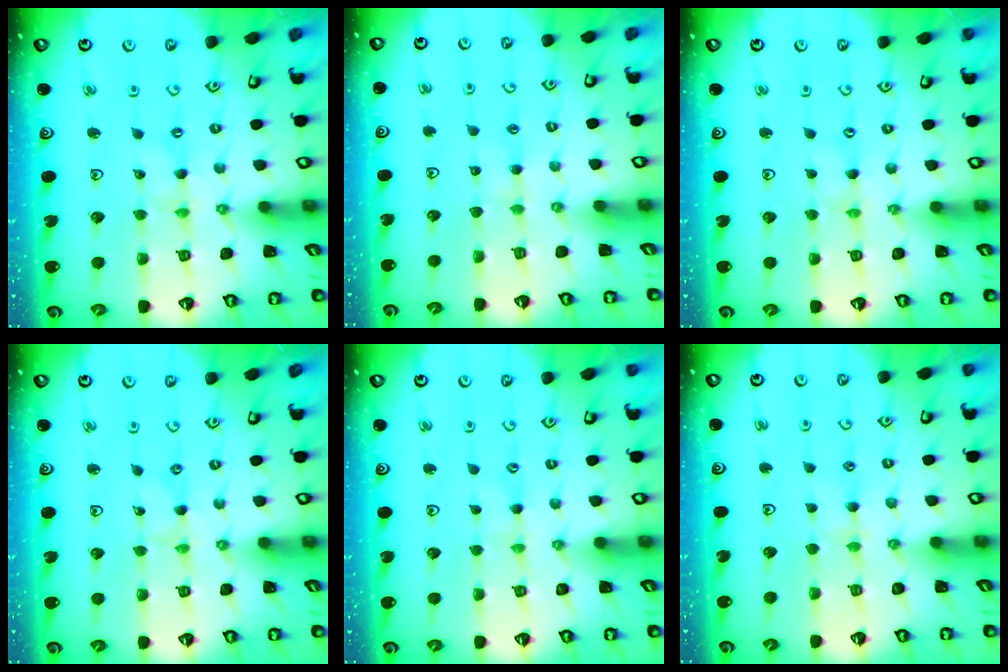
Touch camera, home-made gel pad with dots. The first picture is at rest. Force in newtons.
{"total": 2.7, "press": 2.7, "slide": 0.3}
{"total": 0.7, "press": 0.7, "slide": 0.1}
{"total": 0.0}
{"total": 0.7, "press": 0.7, "slide": 0.2}
{"total": 2.9, "press": 2.8, "slide": 0.6}